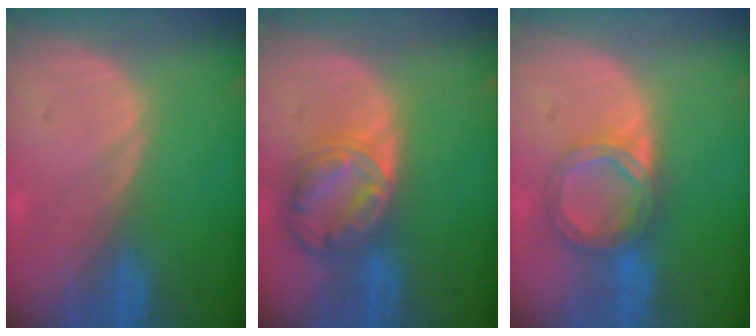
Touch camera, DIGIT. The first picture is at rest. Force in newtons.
{"total": 8.5, "press": 7.2, "slide": 4.5}
{"total": 6.4, "press": 5.6, "slide": 3.1}